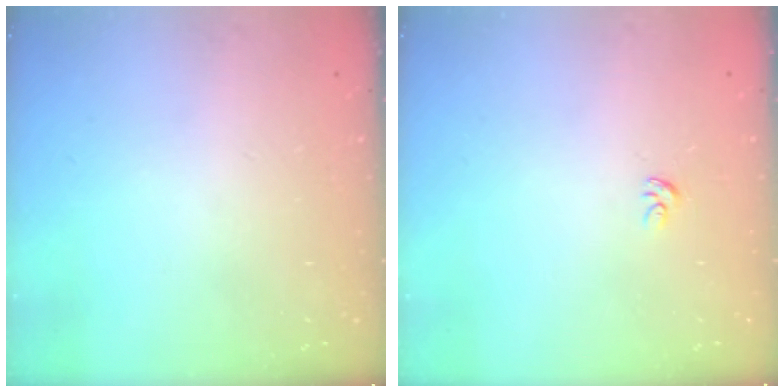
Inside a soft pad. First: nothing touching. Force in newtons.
{"total": 2.4, "press": 2.4, "slide": 0.1}